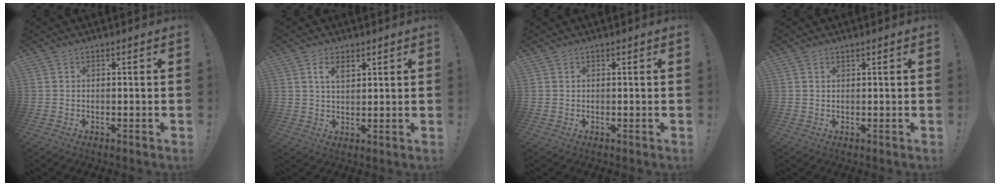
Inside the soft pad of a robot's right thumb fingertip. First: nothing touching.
{"total": 4.5, "force": [2.2, 2.2, 3.3], "torque": [-0.054, -0.006, 0.038]}
{"total": 0.0}
{"total": 0.5, "force": [0.5, 0.2, 0.2], "torque": [0.000, -0.001, 0.008]}